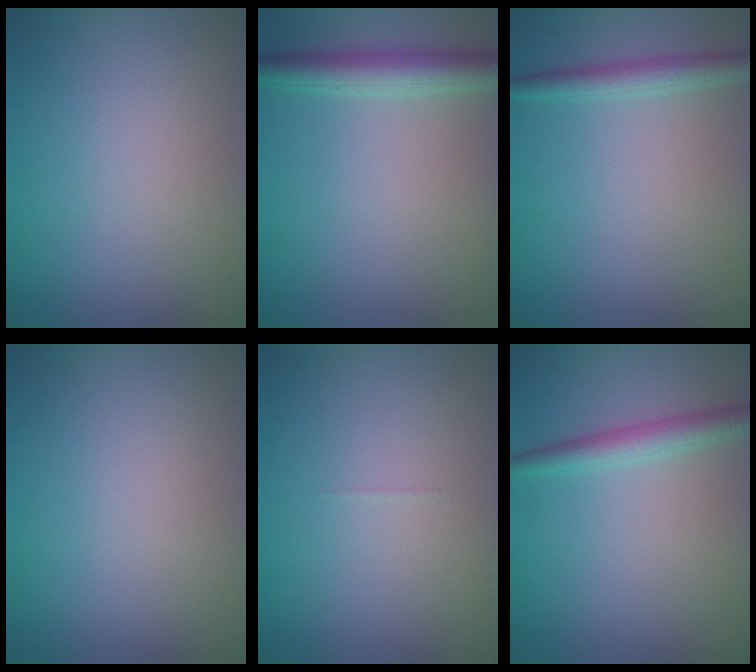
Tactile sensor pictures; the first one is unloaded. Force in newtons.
{"total": 3.5, "press": 3.5, "slide": 0.1}
{"total": 2.2, "press": 2.2, "slide": 0.1}
{"total": 0.0}
{"total": 0.0}
{"total": 2.5, "press": 2.5, "slide": 0.0}